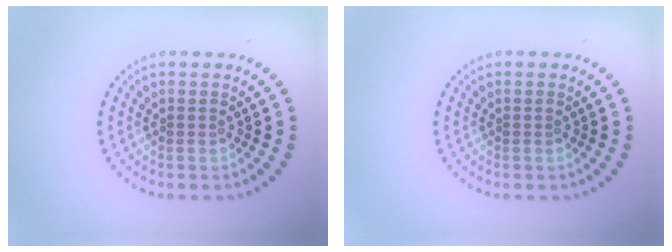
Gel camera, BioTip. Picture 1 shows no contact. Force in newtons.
{"total": 0.0}